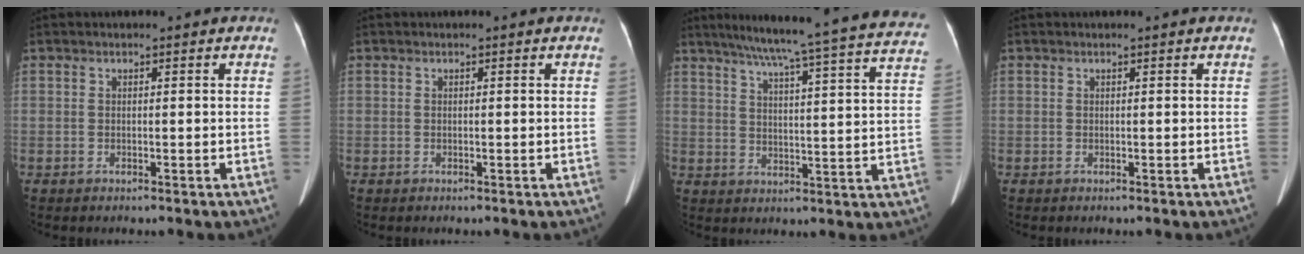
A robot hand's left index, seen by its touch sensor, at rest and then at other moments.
{"total": 0.0}
{"total": 27.8, "force": [24.7, 0.2, 12.9], "torque": [-0.199, -0.043, 0.298]}
{"total": 0.0}